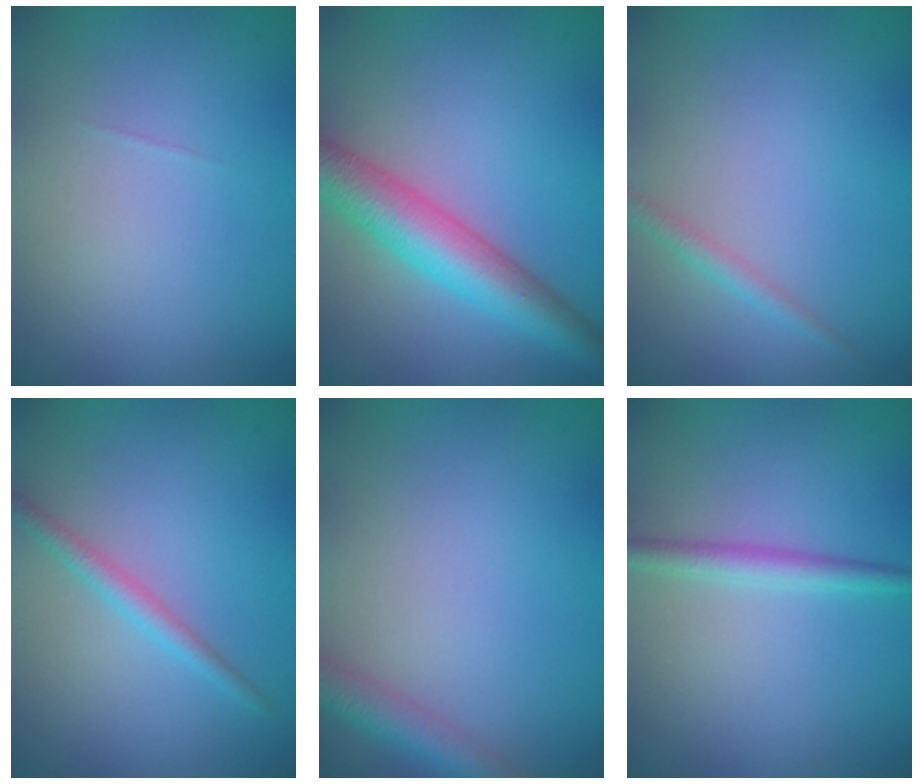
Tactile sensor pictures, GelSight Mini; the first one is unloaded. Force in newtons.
{"total": 6.2, "press": 6.2, "slide": 0.1}
{"total": 1.2, "press": 1.2, "slide": 0.1}
{"total": 1.7, "press": 1.7, "slide": 0.1}
{"total": 2.5, "press": 2.5, "slide": 0.1}
{"total": 2.0, "press": 2.0, "slide": 0.0}